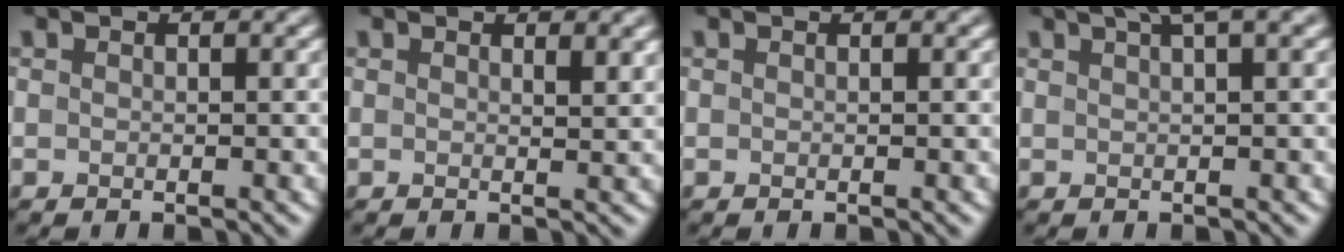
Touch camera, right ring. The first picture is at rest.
{"total": 1.1, "force": [0.8, 0.2, 0.8], "torque": [-0.008, -0.001, 0.013]}
{"total": 0.0}
{"total": 3.6, "force": [2.4, 0.5, 2.6], "torque": [-0.026, 0.013, 0.037]}